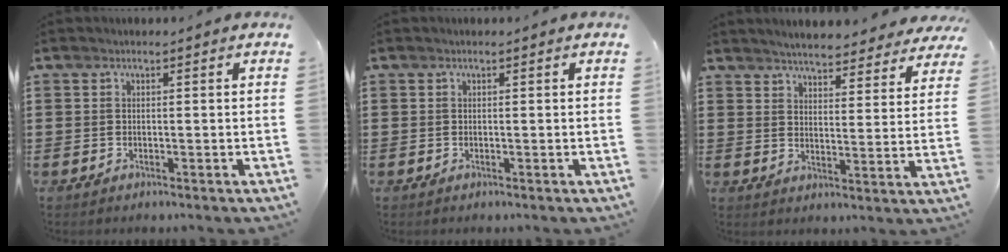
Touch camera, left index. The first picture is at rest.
{"total": 0.0}
{"total": 4.4, "force": [4.3, 0.1, 0.8], "torque": [-0.035, -0.022, 0.074]}